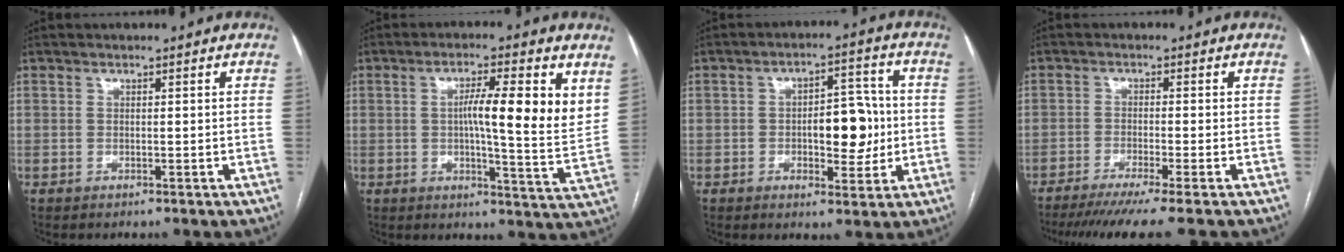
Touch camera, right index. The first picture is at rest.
{"total": 11.2, "force": [3.3, 1.0, 10.7], "torque": [-0.154, 0.006, 0.042]}
{"total": 8.6, "force": [-0.7, 3.9, 7.6], "torque": [-0.105, 0.016, -0.005]}
{"total": 8.7, "force": [-7.2, -1.6, 4.6], "torque": [-0.053, -0.027, -0.113]}